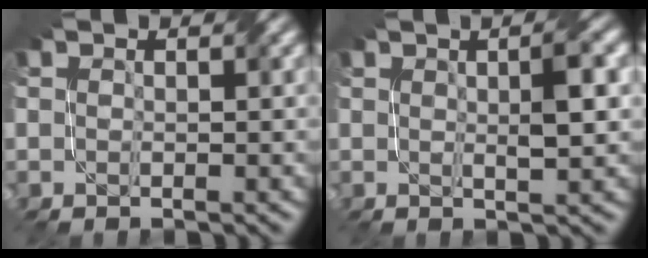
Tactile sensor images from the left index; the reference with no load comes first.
{"total": 3.1, "force": [0.7, 0.5, 3.0], "torque": [-0.044, 0.004, 0.012]}